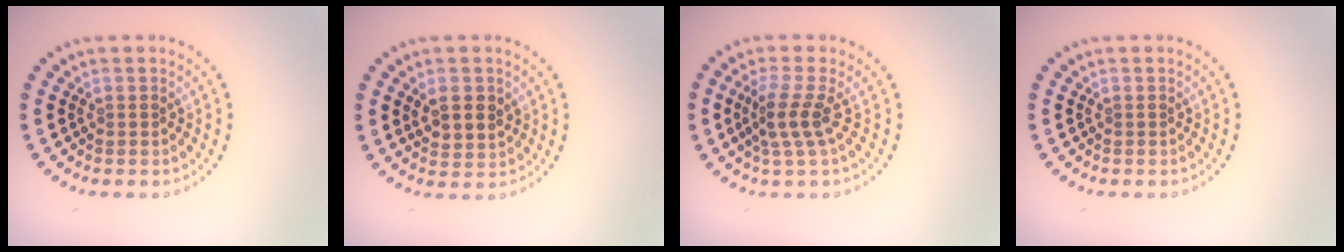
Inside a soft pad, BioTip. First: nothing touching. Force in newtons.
{"total": 2.7, "press": 2.6, "slide": 0.7}
{"total": 2.5, "press": 1.9, "slide": 1.7}
{"total": 0.0}